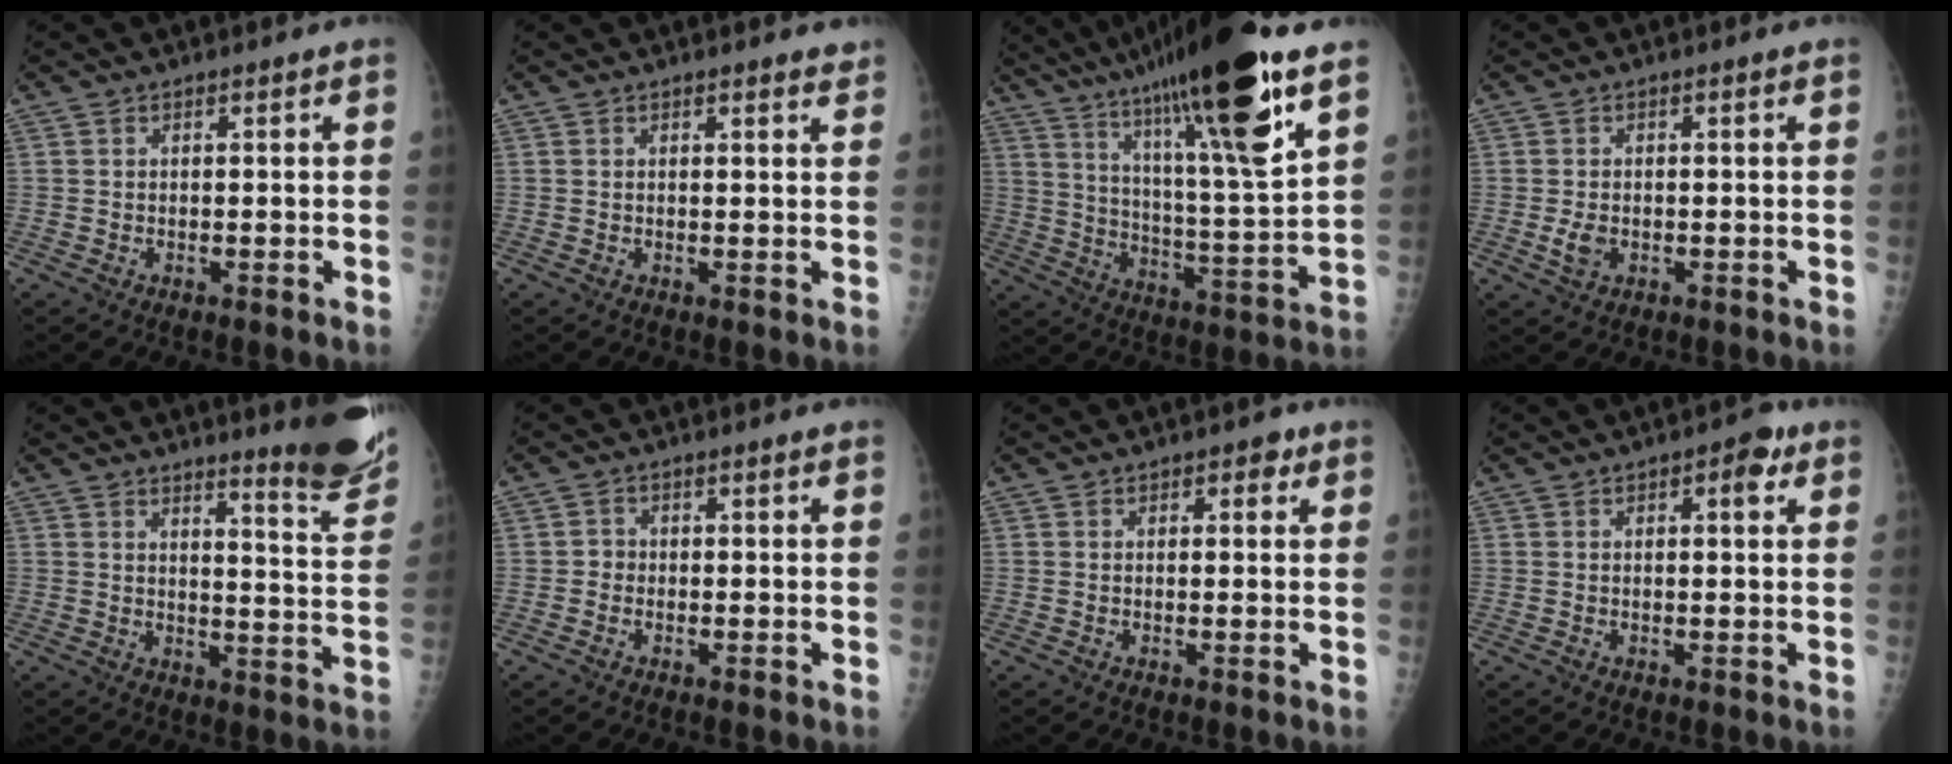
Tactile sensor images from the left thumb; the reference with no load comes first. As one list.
[{"total": 2.2, "force": [1.9, 0.5, 1.0], "torque": [-0.003, -0.004, 0.019]}, {"total": 25.3, "force": [16.0, 2.7, 19.5], "torque": [-0.313, -0.048, 0.267]}, {"total": 2.6, "force": [-0.5, 1.8, 1.9], "torque": [-0.037, -0.002, -0.007]}, {"total": 11.8, "force": [9.8, 0.9, 6.5], "torque": [-0.063, -0.091, 0.118]}, {"total": 1.5, "force": [-0.5, 1.3, 0.4], "torque": [0.005, 0.007, -0.013]}, {"total": 2.3, "force": [1.1, 1.4, 1.5], "torque": [-0.006, 0.000, 0.010]}, {"total": 3.9, "force": [1.6, 1.7, 3.1], "torque": [-0.029, 0.001, 0.014]}]